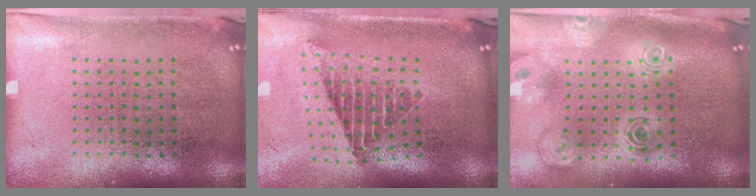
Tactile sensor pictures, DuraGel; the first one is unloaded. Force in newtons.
{"total": 2.4, "press": 1.7, "slide": 1.7}
{"total": 2.7, "press": 1.9, "slide": 1.9}